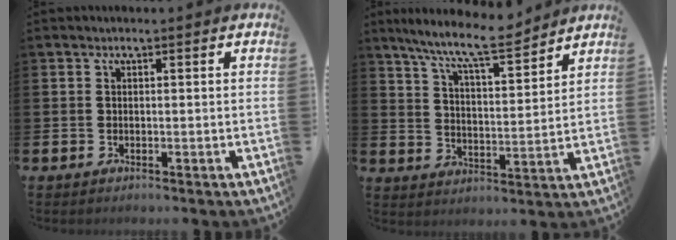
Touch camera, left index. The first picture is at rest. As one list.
[{"total": 9.6, "force": [8.6, 1.0, 4.0], "torque": [-0.100, -0.047, 0.153]}]